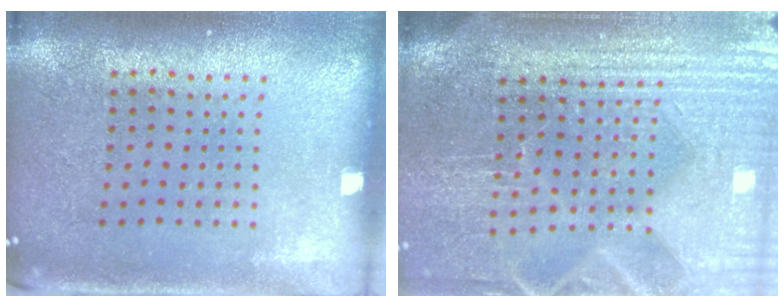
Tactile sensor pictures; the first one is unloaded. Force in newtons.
{"total": 4.2, "press": 3.9, "slide": 1.5}